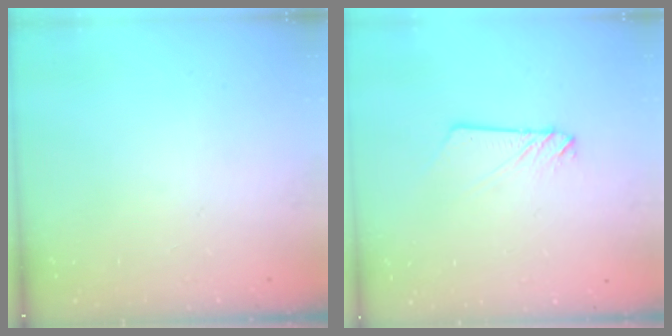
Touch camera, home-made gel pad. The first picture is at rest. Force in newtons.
{"total": 3.0, "press": 3.0, "slide": 0.2}